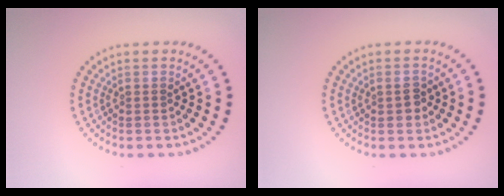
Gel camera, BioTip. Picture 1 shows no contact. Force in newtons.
{"total": 1.5, "press": 1.5, "slide": 0.3}